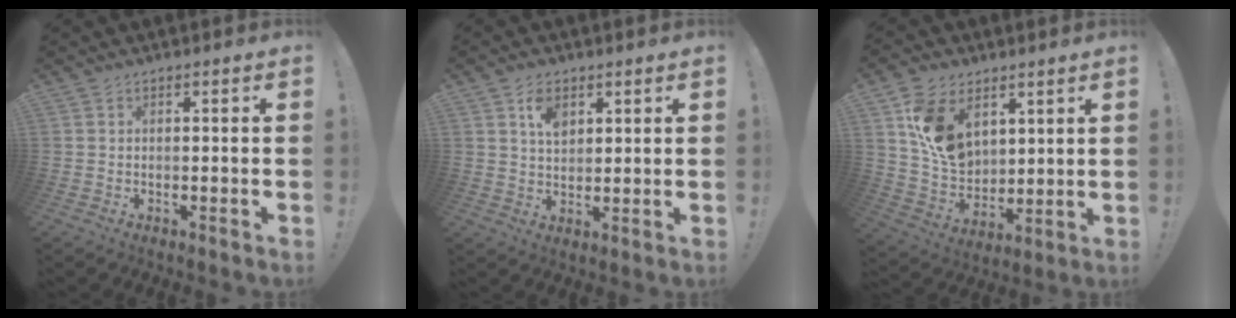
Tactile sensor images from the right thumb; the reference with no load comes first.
{"total": 6.2, "force": [3.0, 4.0, 3.6], "torque": [-0.051, -0.010, 0.051]}
{"total": 15.3, "force": [6.2, 11.1, 8.6], "torque": [-0.143, -0.025, 0.127]}